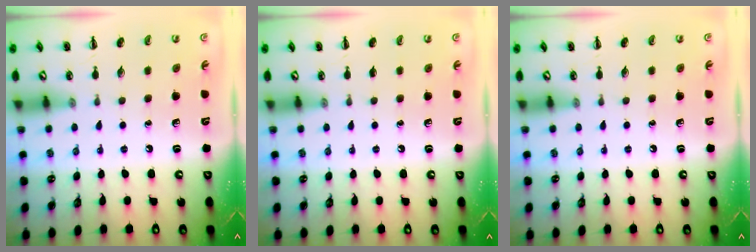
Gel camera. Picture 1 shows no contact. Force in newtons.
{"total": 0.0}
{"total": 0.0}